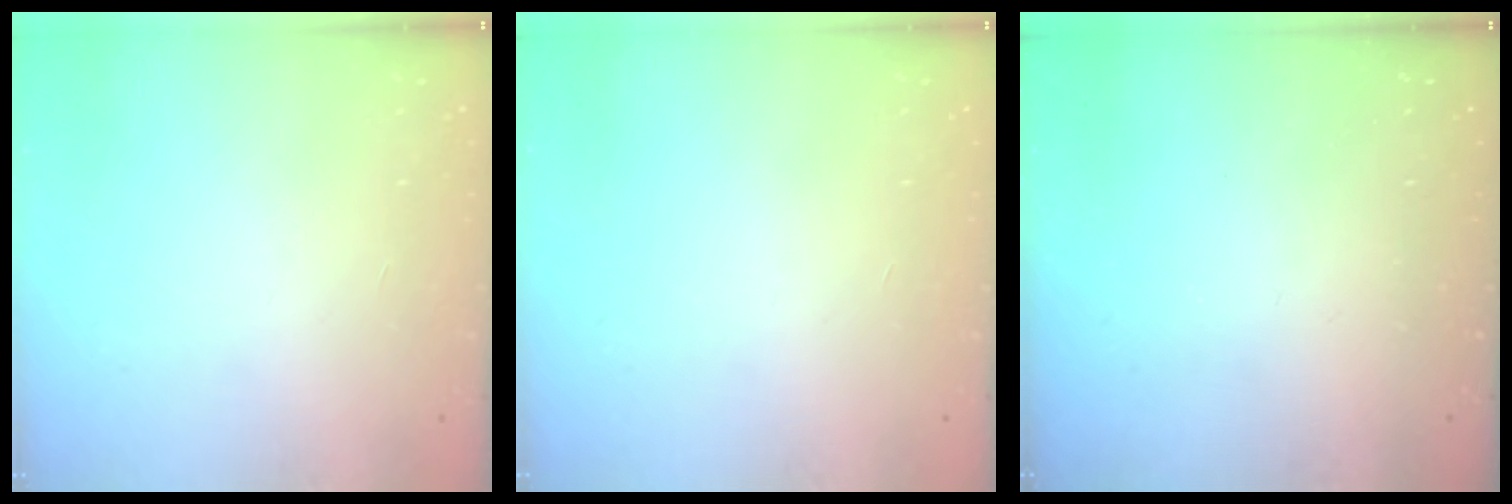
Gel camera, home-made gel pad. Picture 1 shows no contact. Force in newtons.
{"total": 0.0}
{"total": 0.0}